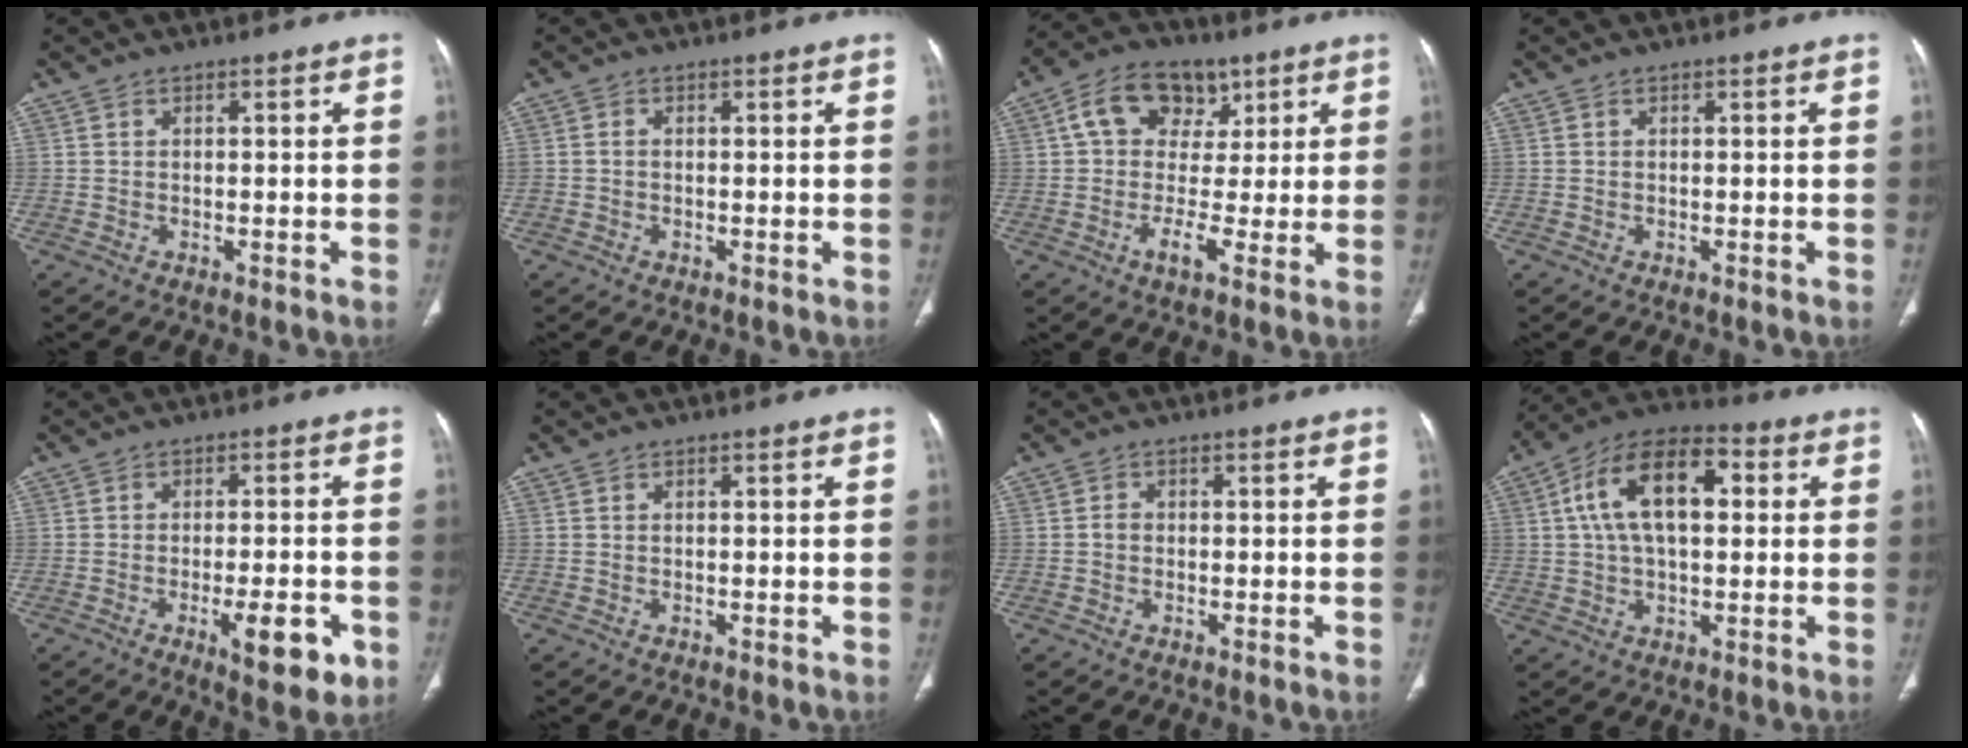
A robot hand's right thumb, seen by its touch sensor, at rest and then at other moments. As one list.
[{"total": 0.8, "force": [-0.1, 0.6, 0.5], "torque": [-0.010, 0.001, -0.003]}, {"total": 12.0, "force": [3.3, 8.7, 7.7], "torque": [-0.100, 0.010, 0.047]}, {"total": 0.0}, {"total": 9.4, "force": [-3.6, 3.0, 8.1], "torque": [-0.107, 0.002, -0.045]}, {"total": 0.0}, {"total": 1.2, "force": [-0.2, 0.9, 0.6], "torque": [-0.006, 0.003, -0.007]}, {"total": 15.7, "force": [3.3, 8.6, 12.8], "torque": [-0.214, 0.026, 0.049]}]